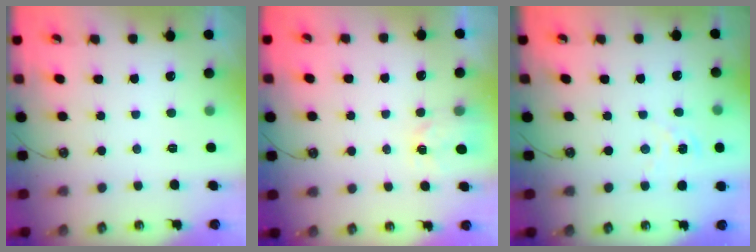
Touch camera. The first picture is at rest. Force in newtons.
{"total": 3.0, "press": 3.0, "slide": 0.3}
{"total": 1.9, "press": 1.9, "slide": 0.2}